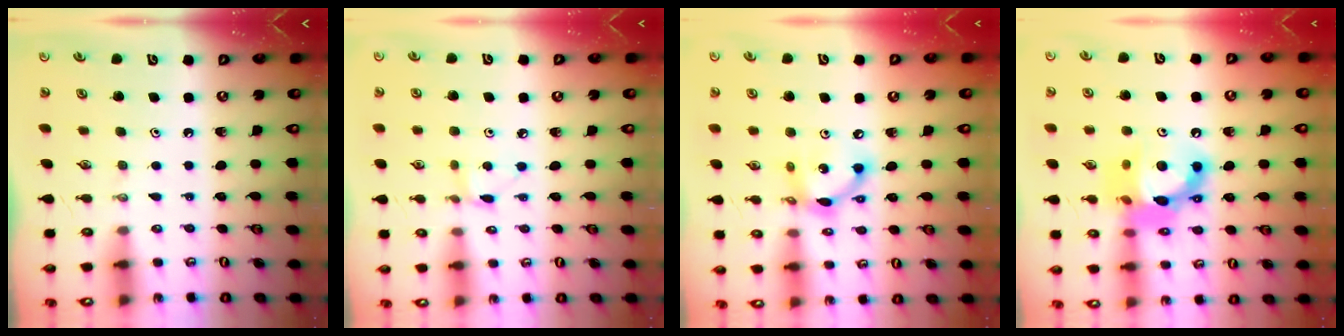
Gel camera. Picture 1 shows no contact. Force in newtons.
{"total": 4.2, "press": 4.2, "slide": 0.6}
{"total": 11.5, "press": 11.5, "slide": 0.6}
{"total": 15.2, "press": 15.1, "slide": 1.6}